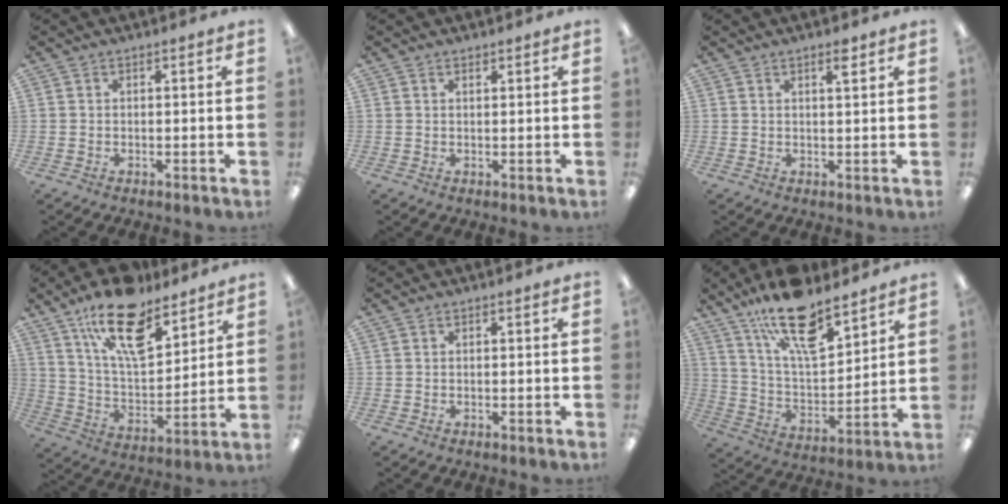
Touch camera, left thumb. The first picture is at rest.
{"total": 0.8, "force": [0.7, 0.2, 0.2], "torque": [-0.005, -0.001, 0.014]}
{"total": 2.5, "force": [1.9, 0.4, 1.7], "torque": [-0.022, -0.005, 0.029]}
{"total": 19.0, "force": [12.8, 8.1, 11.6], "torque": [-0.197, -0.062, 0.220]}
{"total": 0.0}
{"total": 18.8, "force": [13.3, 7.2, 11.2], "torque": [-0.191, -0.074, 0.228]}